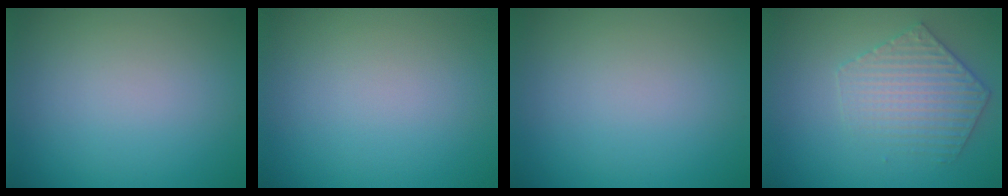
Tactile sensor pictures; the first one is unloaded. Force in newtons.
{"total": 0.0}
{"total": 0.0}
{"total": 3.4, "press": 3.3, "slide": 0.7}